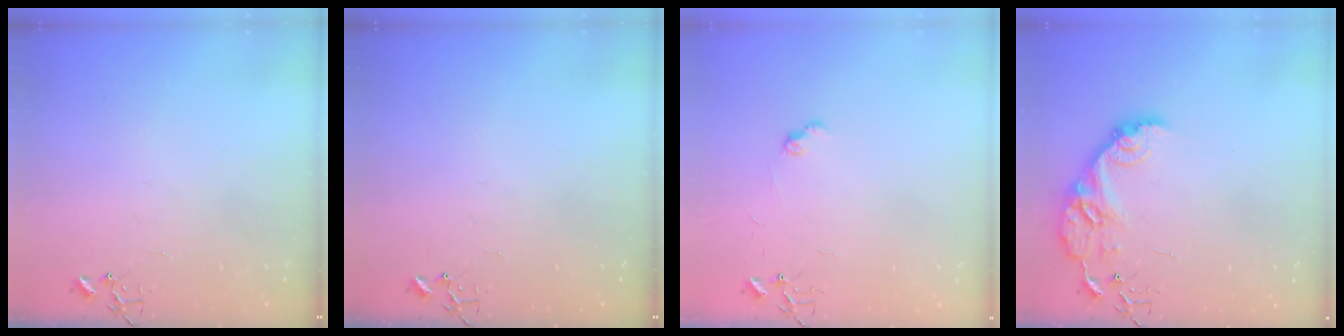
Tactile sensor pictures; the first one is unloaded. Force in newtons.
{"total": 0.0}
{"total": 6.9, "press": 6.9, "slide": 0.7}
{"total": 14.5, "press": 14.5, "slide": 1.0}